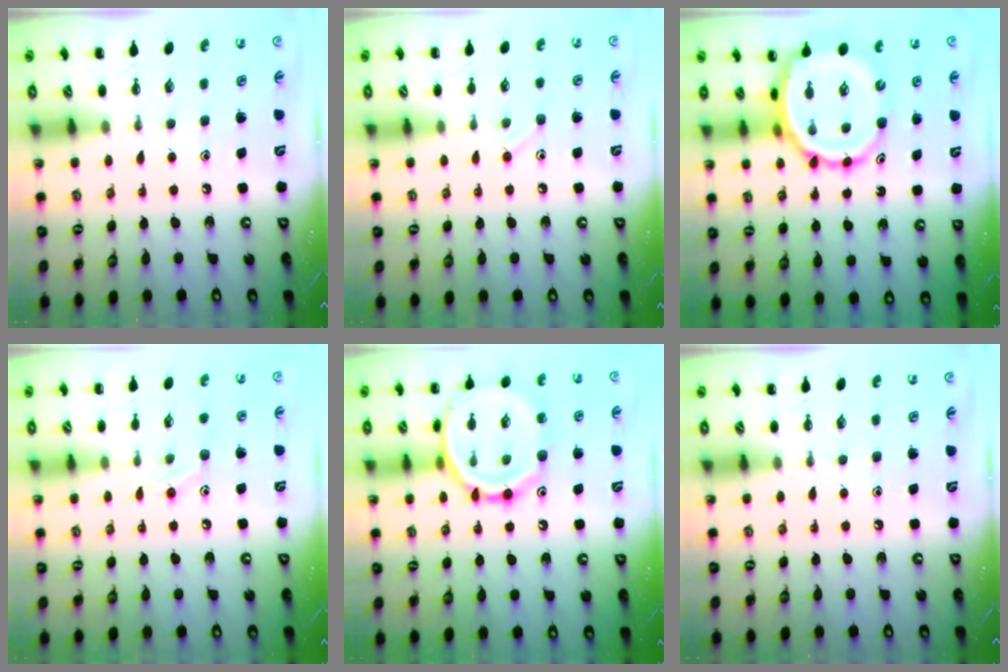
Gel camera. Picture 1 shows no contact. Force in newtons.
{"total": 6.4, "press": 6.2, "slide": 1.8}
{"total": 12.2, "press": 11.7, "slide": 3.7}
{"total": 6.8, "press": 6.6, "slide": 1.3}
{"total": 16.6, "press": 16.5, "slide": 1.5}
{"total": 0.0}